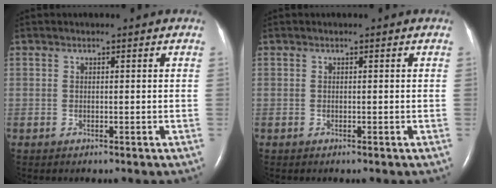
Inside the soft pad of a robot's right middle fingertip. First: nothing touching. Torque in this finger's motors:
{"motor_torque": [0.17, -0.18, 0.02, 0.01]}